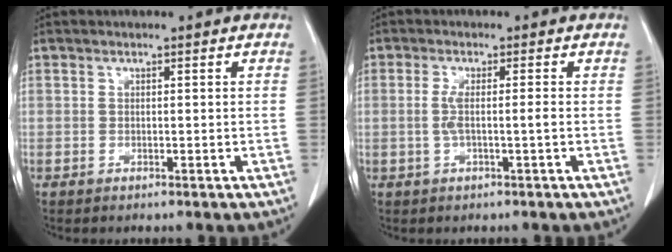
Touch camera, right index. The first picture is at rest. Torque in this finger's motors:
{"motor_torque": [0.43, -0.11, 0.22, 0.07]}